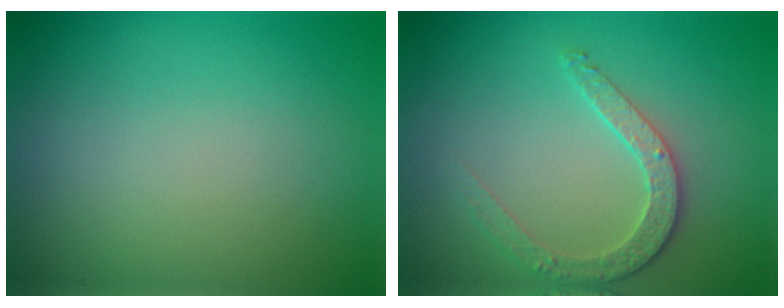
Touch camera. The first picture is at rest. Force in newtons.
{"total": 2.8, "press": 2.5, "slide": 1.2}